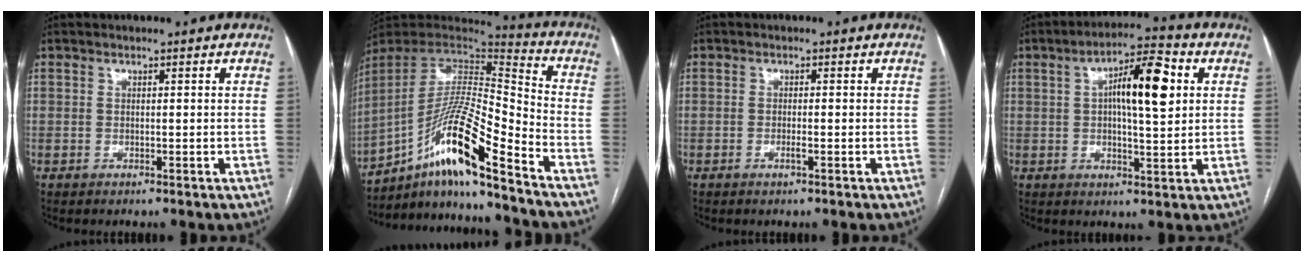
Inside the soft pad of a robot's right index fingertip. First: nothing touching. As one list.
[{"total": 17.2, "force": [-11.5, 0.3, 12.8], "torque": [-0.251, 0.006, -0.207]}, {"total": 1.0, "force": [-0.5, 0.0, 0.9], "torque": [-0.021, -0.001, -0.009]}, {"total": 10.9, "force": [2.6, 2.6, 10.3], "torque": [-0.172, 0.022, 0.039]}]